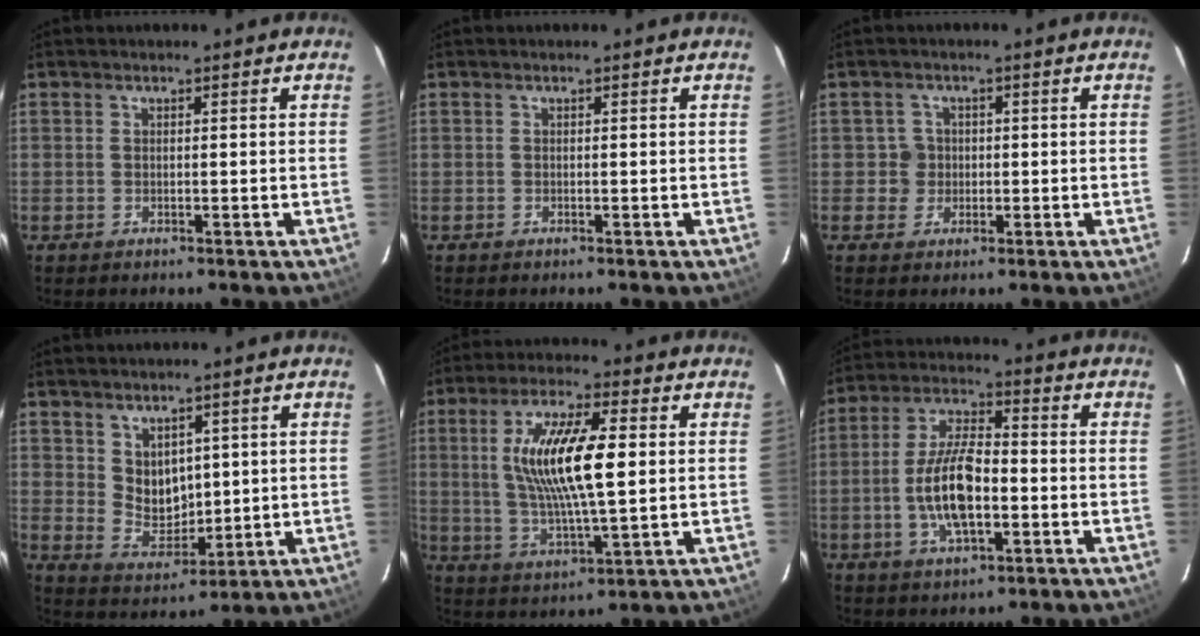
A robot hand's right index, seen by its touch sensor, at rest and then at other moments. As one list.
[{"total": 0.0}, {"total": 3.0, "force": [-0.1, 2.9, -0.1], "torque": [0.011, 0.016, 0.001]}, {"total": 6.5, "force": [2.8, 4.9, 3.2], "torque": [-0.052, -0.002, 0.069]}, {"total": 14.7, "force": [2.2, 3.9, 14.0], "torque": [-0.266, 0.004, 0.044]}, {"total": 11.8, "force": [-2.7, 4.7, 10.5], "torque": [-0.213, 0.004, -0.048]}]